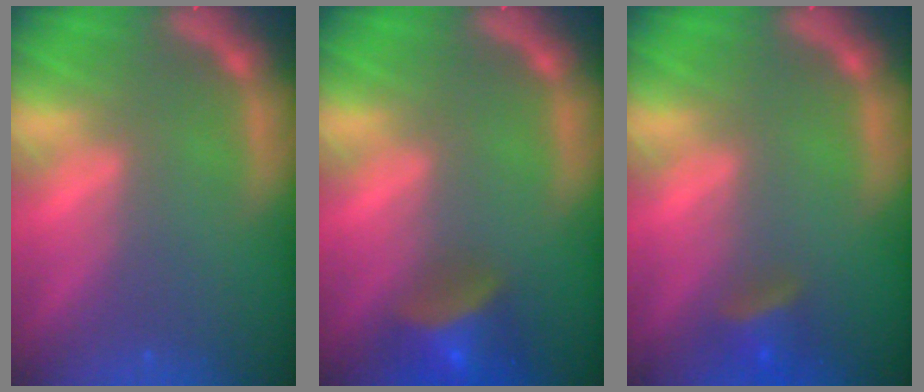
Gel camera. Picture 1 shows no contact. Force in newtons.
{"total": 5.5}
{"total": 2.9}